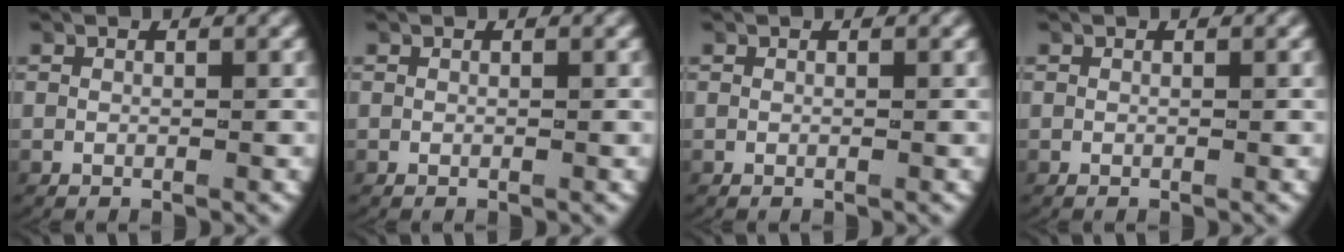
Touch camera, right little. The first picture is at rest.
{"total": 0.0}
{"total": 0.0}
{"total": 0.0}